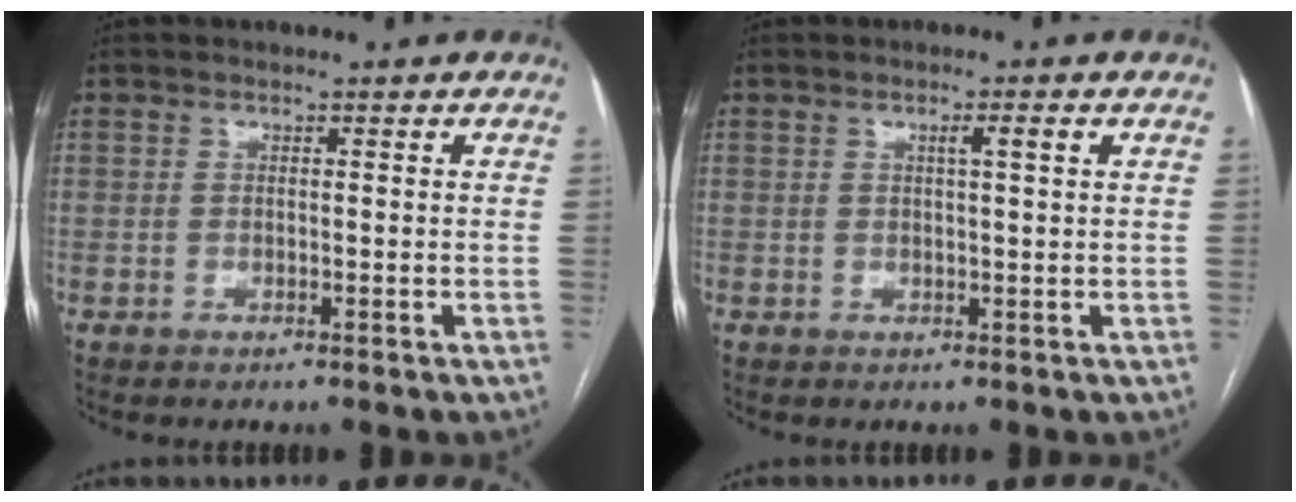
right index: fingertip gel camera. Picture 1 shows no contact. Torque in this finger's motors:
{"motor_torque": [0.18, -0.01, 0.07, 0.03]}